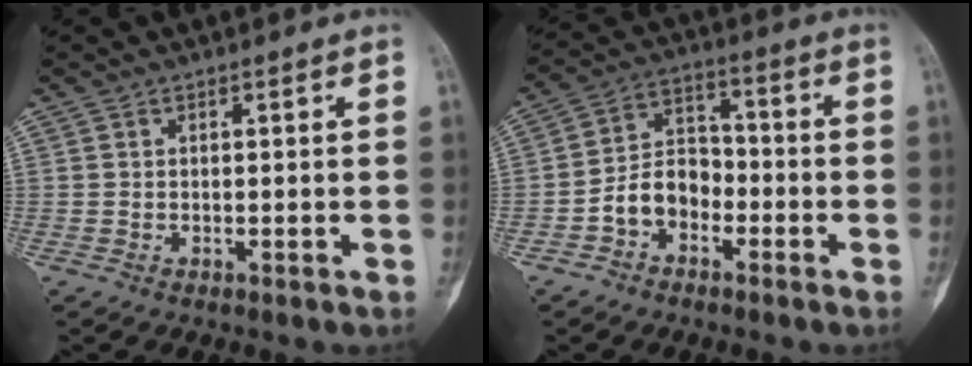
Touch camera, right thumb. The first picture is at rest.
{"total": 8.4, "force": [-3.4, 6.2, 4.6], "torque": [-0.063, 0.043, -0.071]}